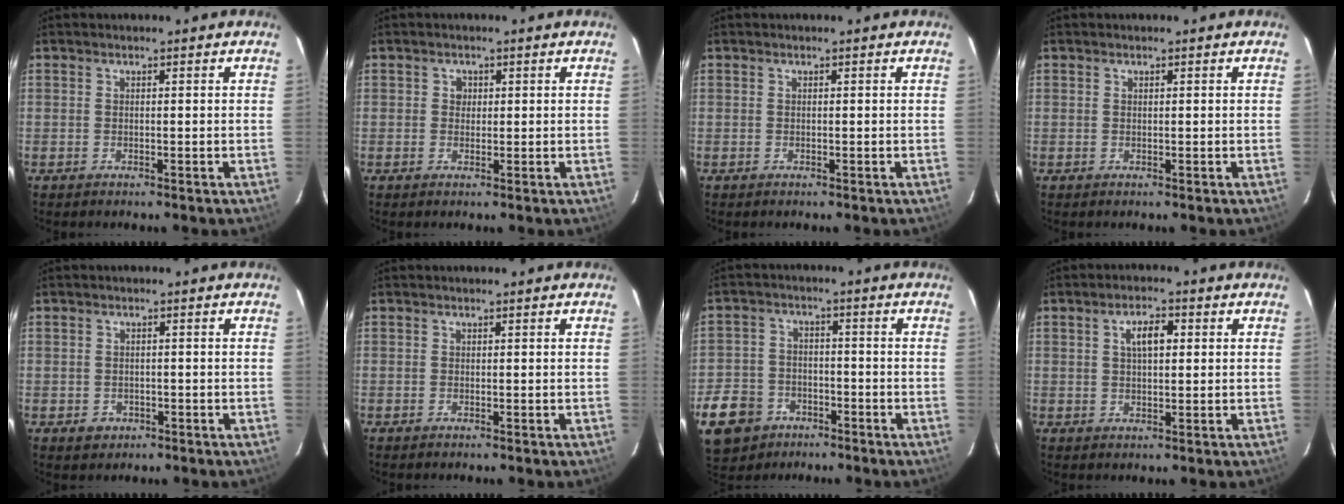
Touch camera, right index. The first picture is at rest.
{"total": 1.5, "force": [0.3, 1.5, 0.2], "torque": [0.000, 0.005, 0.003]}
{"total": 0.0}
{"total": 0.0}
{"total": 2.7, "force": [-1.0, 2.4, 0.6], "torque": [-0.013, 0.001, -0.010]}
{"total": 0.0}
{"total": 12.6, "force": [-6.9, 9.5, 4.6], "torque": [-0.135, 0.014, -0.106]}
{"total": 4.5, "force": [1.2, 2.0, 3.8], "torque": [-0.066, 0.012, 0.023]}